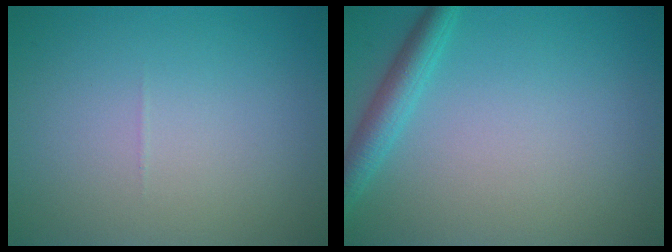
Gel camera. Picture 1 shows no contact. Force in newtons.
{"total": 2.7, "press": 2.7, "slide": 0.1}